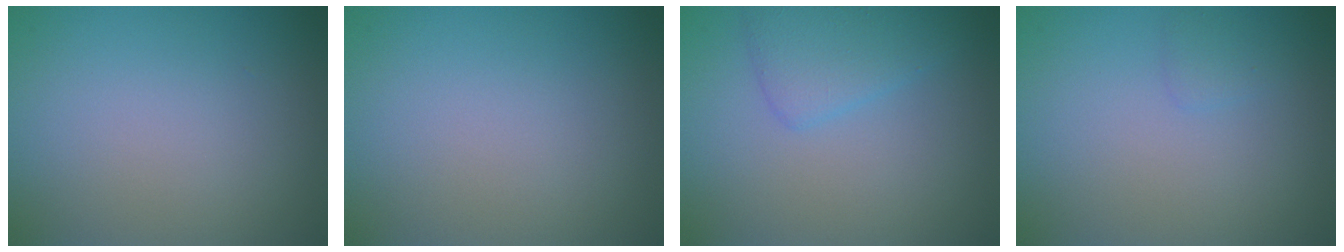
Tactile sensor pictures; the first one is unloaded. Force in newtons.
{"total": 0.0}
{"total": 2.8, "press": 2.8, "slide": 0.3}
{"total": 0.8, "press": 0.7, "slide": 0.1}